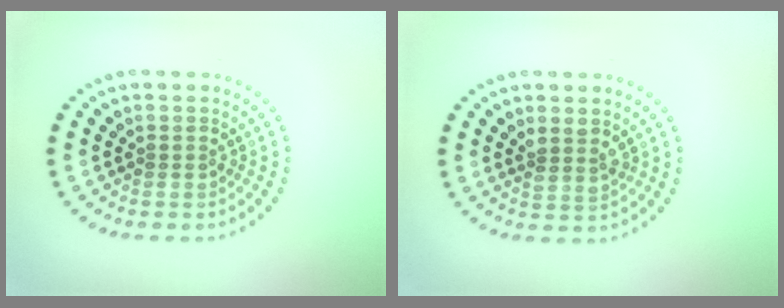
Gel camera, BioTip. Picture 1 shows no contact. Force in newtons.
{"total": 1.7, "press": 1.4, "slide": 0.9}